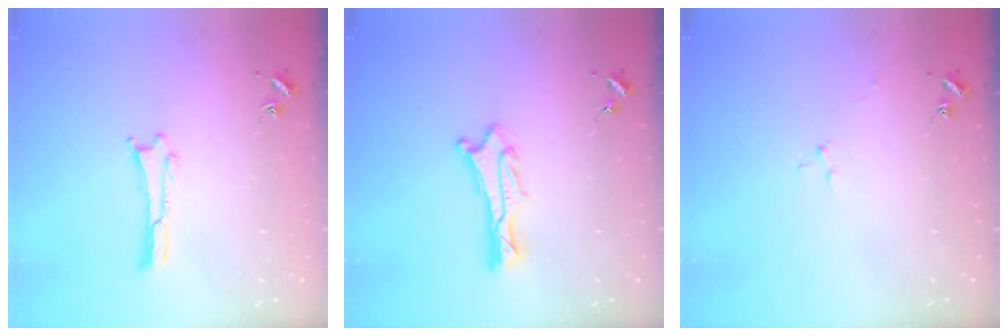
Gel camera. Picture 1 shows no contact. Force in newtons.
{"total": 1.5, "press": 1.5, "slide": 0.1}
{"total": 2.5, "press": 2.5, "slide": 0.3}